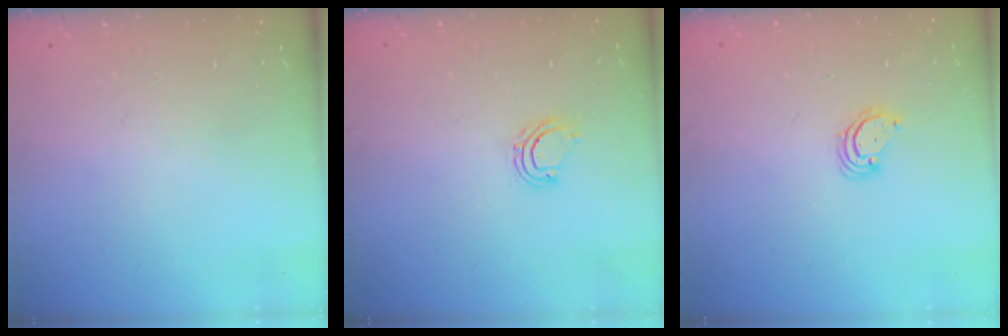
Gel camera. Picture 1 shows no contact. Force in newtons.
{"total": 4.5, "press": 4.5, "slide": 0.2}
{"total": 3.6, "press": 3.6, "slide": 0.4}